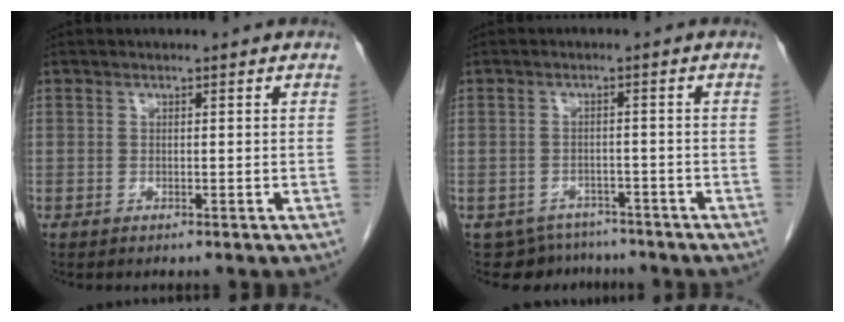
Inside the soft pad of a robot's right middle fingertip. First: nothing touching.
{"total": 6.2, "force": [-5.4, 3.1, -0.3], "torque": [0.013, 0.013, -0.068]}